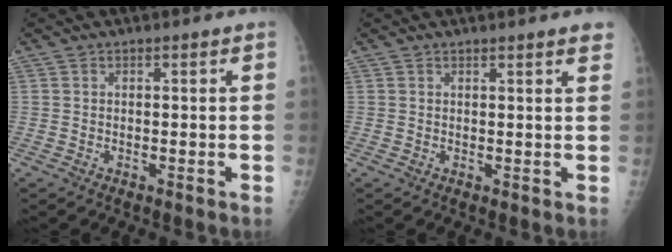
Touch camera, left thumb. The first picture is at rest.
{"total": 2.7, "force": [2.1, 0.1, 1.6], "torque": [-0.017, -0.005, 0.021]}